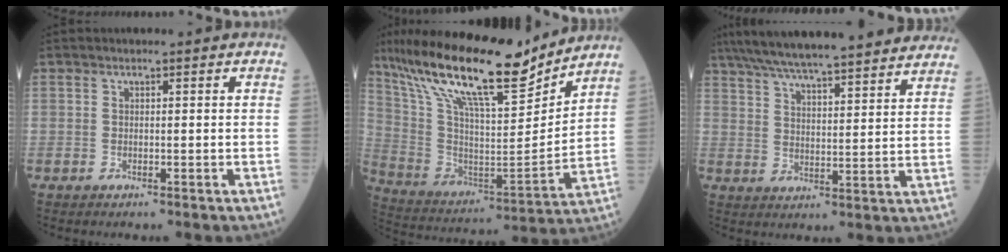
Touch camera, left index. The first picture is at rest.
{"total": 23.4, "force": [18.5, 3.6, 13.9], "torque": [-0.262, 0.005, 0.323]}
{"total": 27.7, "force": [24.2, 3.4, 13.1], "torque": [-0.215, 0.017, 0.326]}